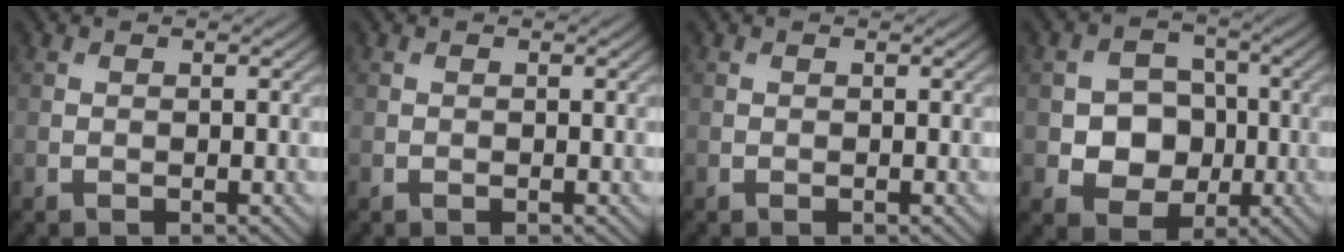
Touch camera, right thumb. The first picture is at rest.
{"total": 0.0}
{"total": 0.0}
{"total": 6.2, "force": [-1.0, 5.3, 3.1], "torque": [-0.058, -0.002, -0.039]}